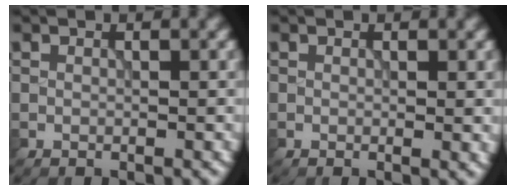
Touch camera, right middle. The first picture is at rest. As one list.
[{"total": 0.8, "force": [0.2, 0.1, 0.8], "torque": [-0.007, -0.003, 0.000]}]